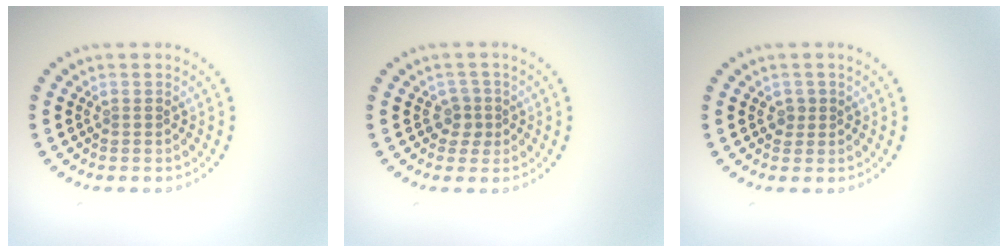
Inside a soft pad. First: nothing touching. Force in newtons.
{"total": 1.7, "press": 1.3, "slide": 1.0}
{"total": 0.9, "press": 0.7, "slide": 0.4}